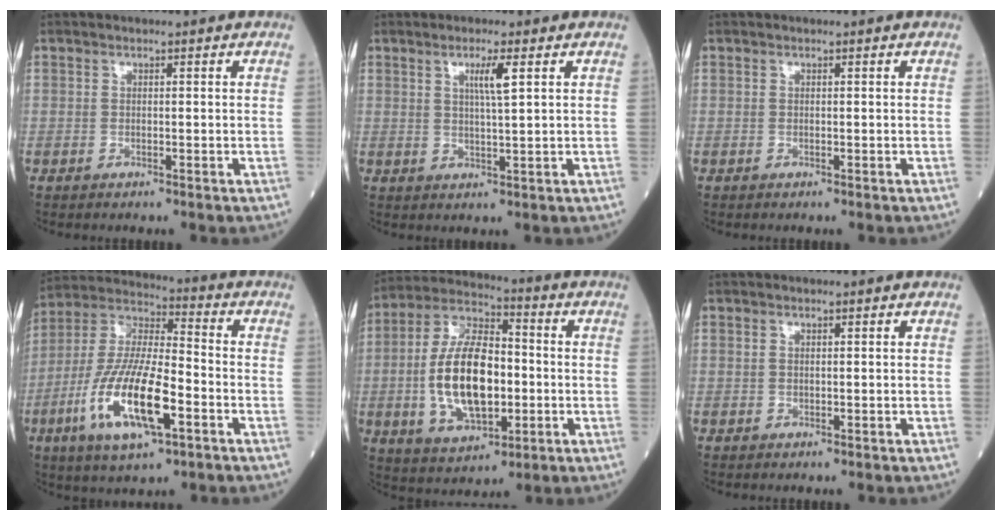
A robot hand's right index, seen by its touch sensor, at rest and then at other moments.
{"total": 3.6, "force": [1.4, -0.3, 3.2], "torque": [-0.060, -0.003, 0.025]}
{"total": 0.0}
{"total": 16.7, "force": [-5.8, 4.1, 15.0], "torque": [-0.311, -0.013, -0.106]}
{"total": 15.8, "force": [-1.8, 7.2, 13.9], "torque": [-0.279, 0.010, -0.030]}
{"total": 0.0}